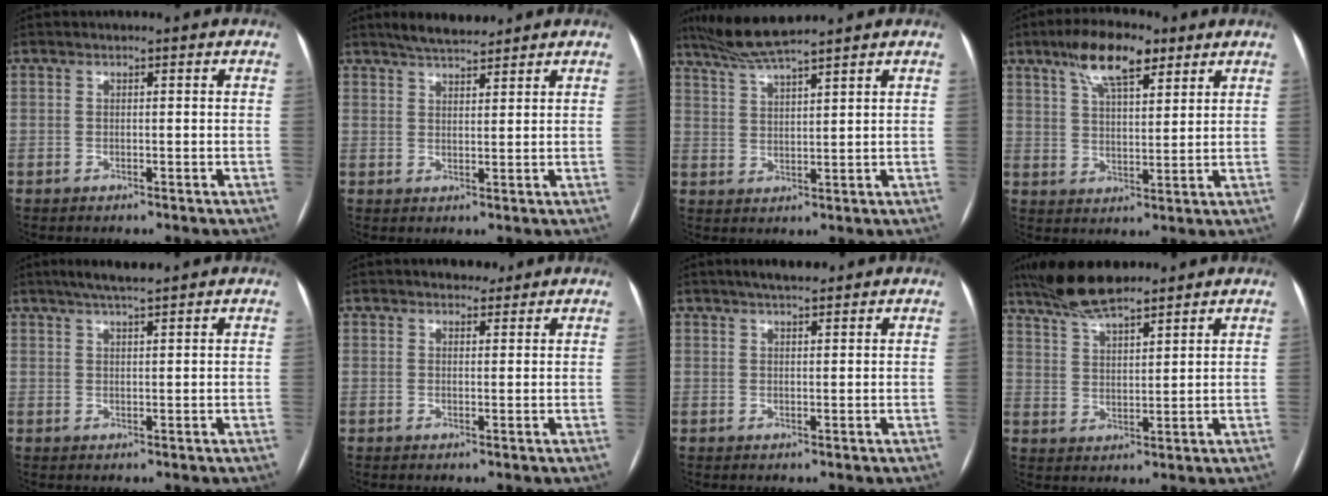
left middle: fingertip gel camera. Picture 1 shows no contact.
{"total": 5.7, "force": [5.0, 1.0, 2.4], "torque": [-0.044, 0.015, 0.088]}
{"total": 7.6, "force": [6.8, -0.7, 3.4], "torque": [-0.068, 0.016, 0.129]}
{"total": 10.0, "force": [6.3, 3.2, 7.0], "torque": [-0.128, 0.017, 0.111]}
{"total": 5.0, "force": [4.1, 0.0, 2.9], "torque": [-0.051, 0.017, 0.073]}
{"total": 4.0, "force": [3.2, 1.7, 1.5], "torque": [-0.017, 0.011, 0.049]}
{"total": 4.5, "force": [3.7, 0.9, 2.4], "torque": [-0.040, 0.016, 0.060]}
{"total": 9.4, "force": [8.2, 1.5, 4.4], "torque": [-0.086, 0.020, 0.152]}